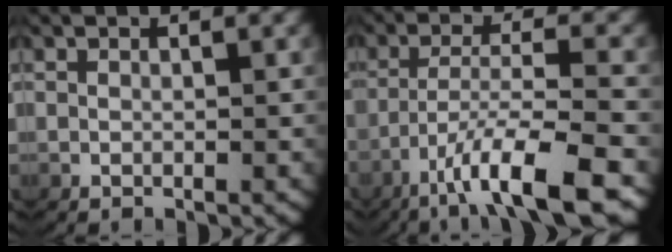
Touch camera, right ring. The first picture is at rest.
{"total": 7.8, "force": [-3.9, 2.1, 6.4], "torque": [-0.118, -0.017, -0.053]}